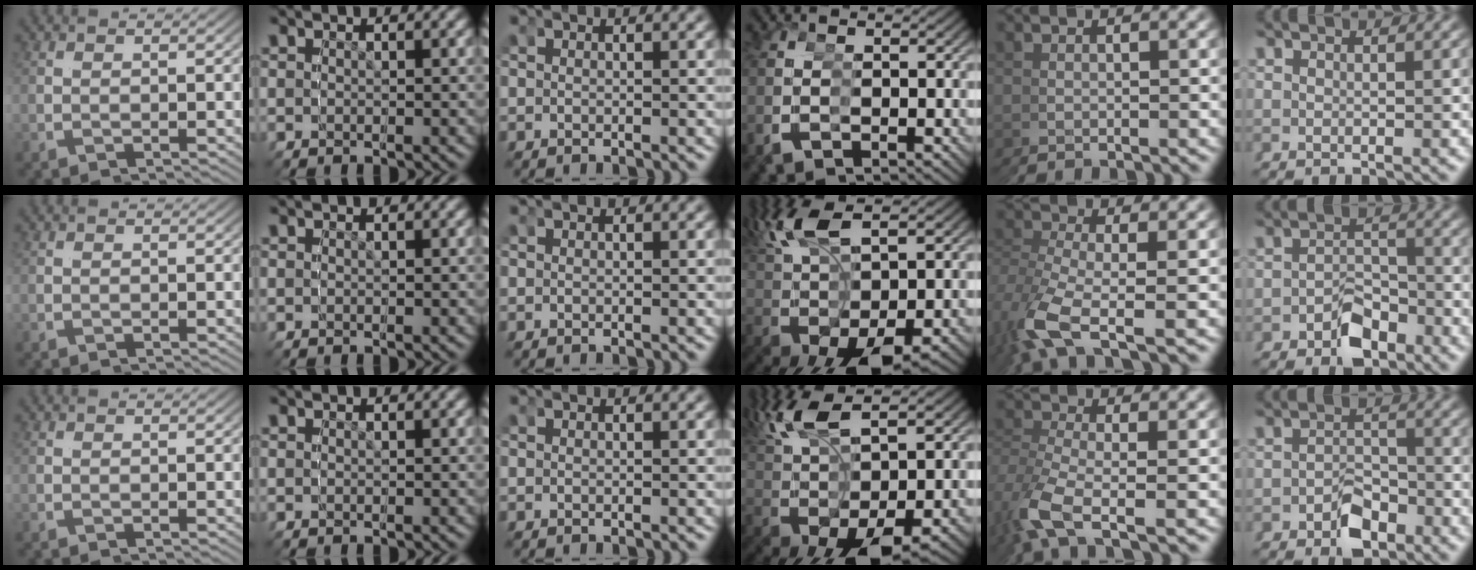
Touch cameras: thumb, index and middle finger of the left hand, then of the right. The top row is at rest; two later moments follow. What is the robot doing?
{"motion": "grasp_and_lifting", "object": "glasses"}